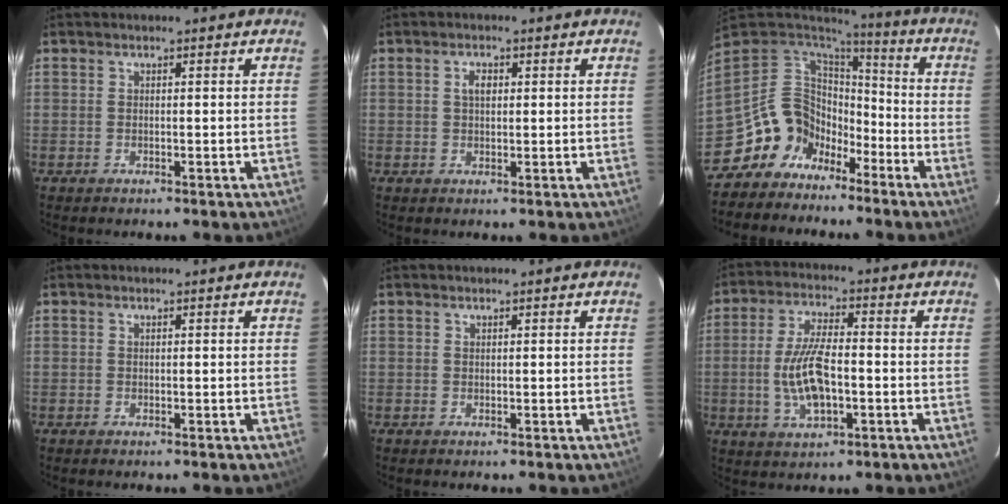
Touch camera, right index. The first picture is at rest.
{"total": 2.3, "force": [0.6, 1.4, 1.7], "torque": [-0.030, 0.006, 0.010]}
{"total": 12.8, "force": [-8.3, 9.0, 3.7], "torque": [-0.091, 0.026, -0.148]}
{"total": 0.0}
{"total": 0.0}
{"total": 10.3, "force": [-1.9, 4.1, 9.2], "torque": [-0.187, -0.001, -0.032]}